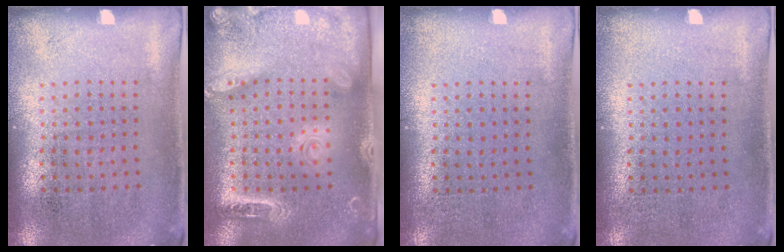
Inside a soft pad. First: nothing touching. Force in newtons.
{"total": 2.5, "press": 2.0, "slide": 1.5}
{"total": 0.0}
{"total": 0.0}